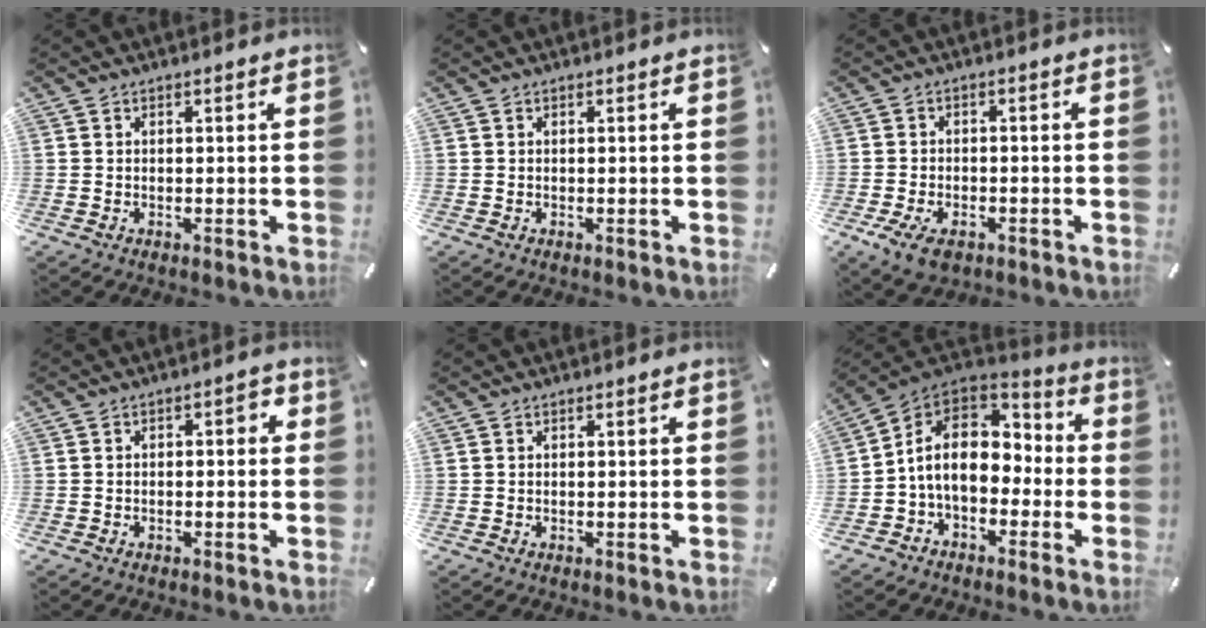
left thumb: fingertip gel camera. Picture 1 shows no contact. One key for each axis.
{"total": 0.0}
{"total": 5.2, "fx": -2.8, "fy": 3.1, "fz": 3.0, "tx": -0.075, "ty": 0.006, "tz": -0.055}
{"total": 2.2, "fx": -1.3, "fy": 1.1, "fz": 1.4, "tx": -0.025, "ty": 0.011, "tz": -0.028}
{"total": 0.0}
{"total": 12.8, "fx": -1.2, "fy": 9.7, "fz": 8.2, "tx": -0.156, "ty": 0.013, "tz": -0.023}